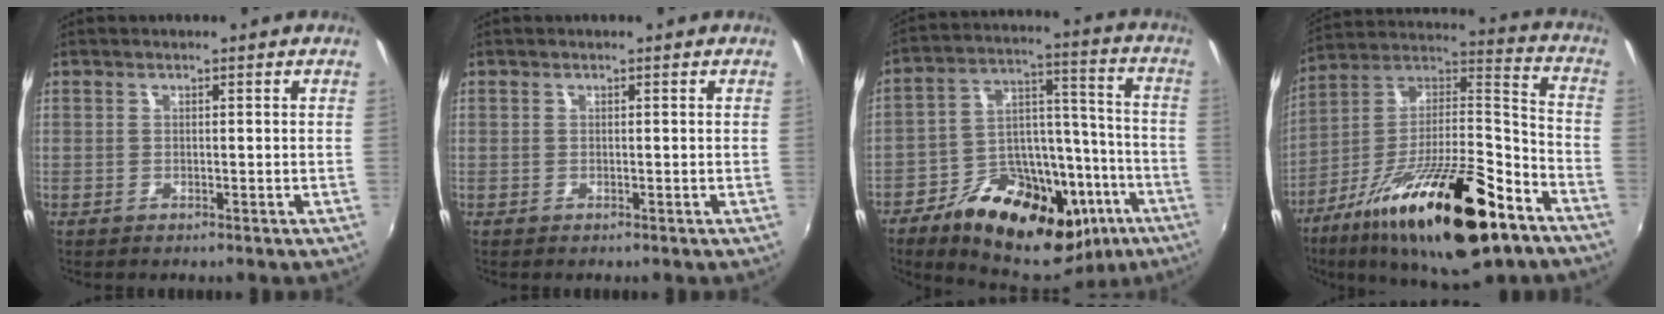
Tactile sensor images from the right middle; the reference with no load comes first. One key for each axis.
{"total": 0.0}
{"total": 25.4, "fx": -14.0, "fy": 13.6, "fz": 16.3, "tx": -0.279, "ty": 0.023, "tz": -0.195}
{"total": 27.5, "fx": -15.7, "fy": 8.8, "fz": 20.9, "tx": -0.350, "ty": -0.011, "tz": -0.255}